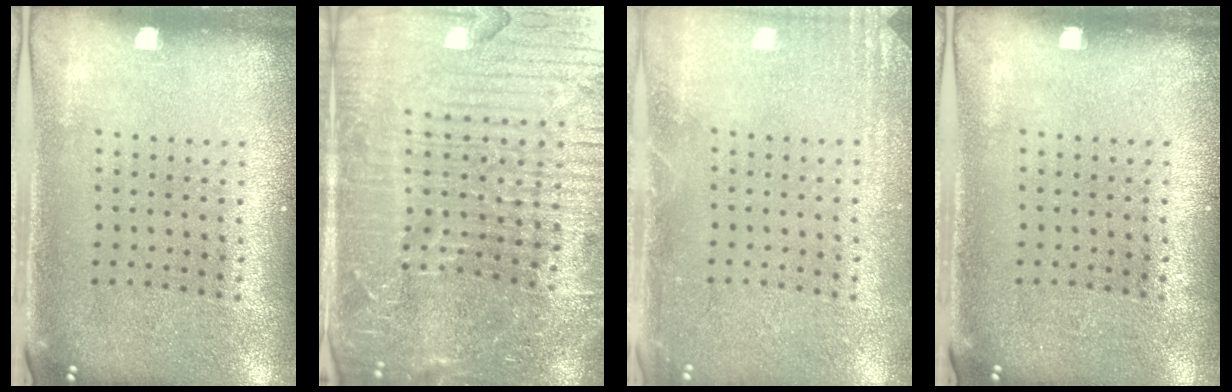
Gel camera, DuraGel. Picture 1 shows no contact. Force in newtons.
{"total": 6.2, "press": 5.5, "slide": 2.8}
{"total": 2.0, "press": 2.0, "slide": 0.4}
{"total": 0.0}